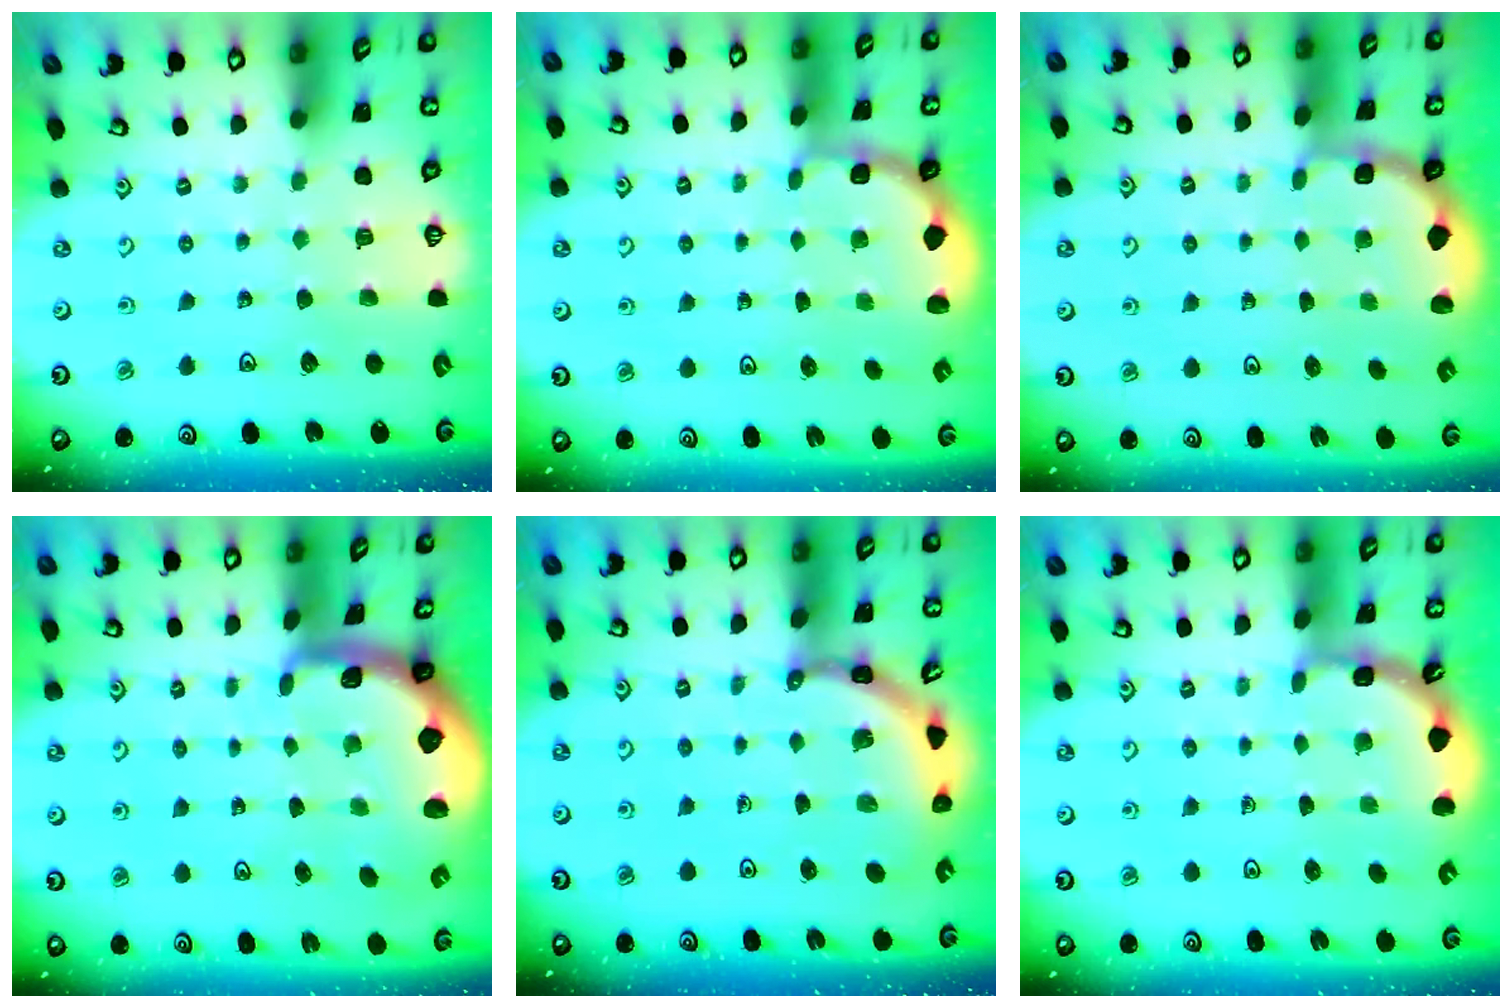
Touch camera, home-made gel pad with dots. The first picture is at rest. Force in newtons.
{"total": 1.8, "press": 1.7, "slide": 0.7}
{"total": 1.8, "press": 1.7, "slide": 0.7}
{"total": 2.9, "press": 2.9, "slide": 0.5}
{"total": 4.2, "press": 4.2, "slide": 0.5}
{"total": 2.2, "press": 2.2, "slide": 0.4}